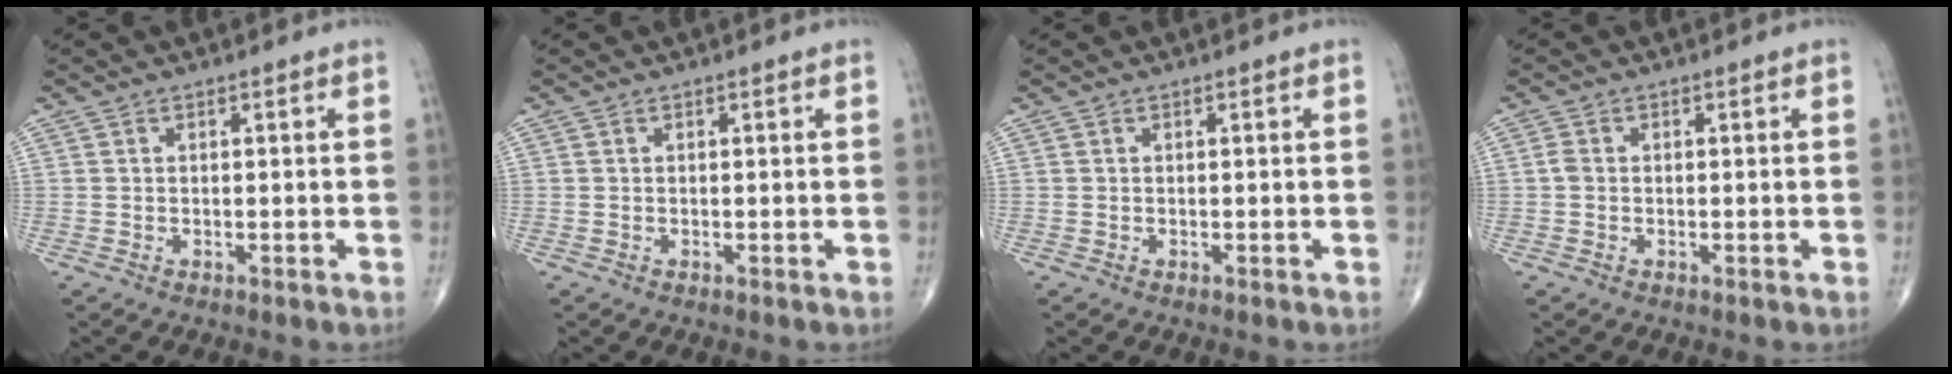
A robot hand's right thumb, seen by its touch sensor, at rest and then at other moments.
{"total": 0.0}
{"total": 0.0}
{"total": 1.2, "force": [-0.1, 0.9, 0.8], "torque": [-0.015, 0.000, -0.003]}